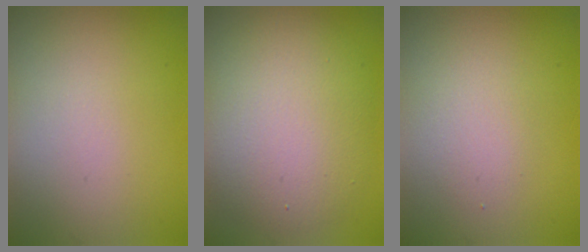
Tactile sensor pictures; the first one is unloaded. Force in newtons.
{"total": 7.8, "press": 7.8, "slide": 0.2}
{"total": 1.9, "press": 1.9, "slide": 0.0}